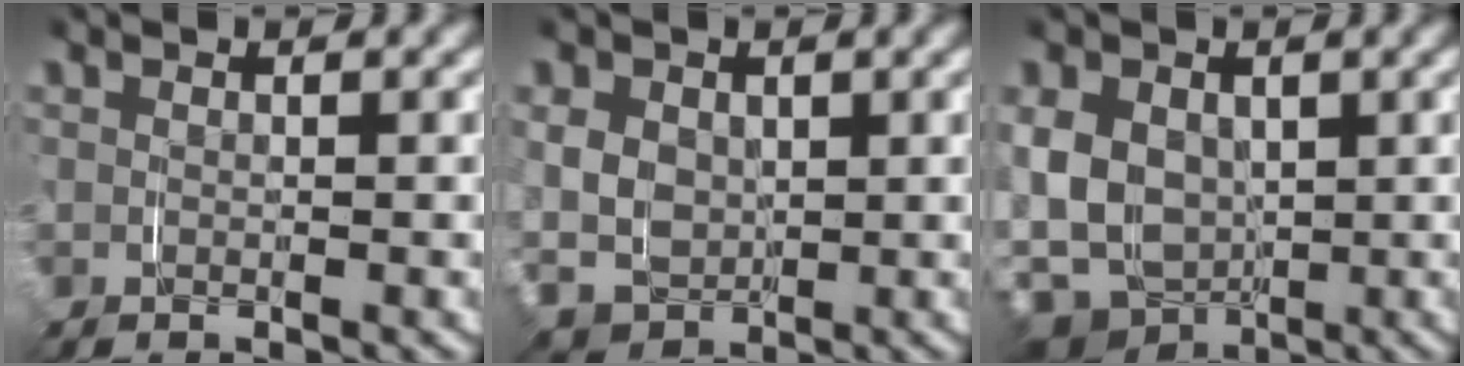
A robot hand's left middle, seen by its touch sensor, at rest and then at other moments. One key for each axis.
{"total": 6.8, "fx": -0.3, "fy": 6.5, "fz": 2.1, "tx": -0.053, "ty": -0.028, "tz": -0.002}
{"total": 12.6, "fx": -3.2, "fy": 11.5, "fz": 4.2, "tx": -0.115, "ty": -0.058, "tz": -0.050}